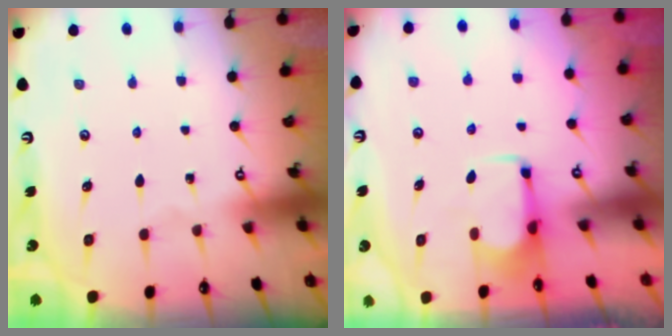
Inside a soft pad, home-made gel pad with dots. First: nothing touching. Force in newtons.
{"total": 2.7, "press": 2.5, "slide": 0.9}